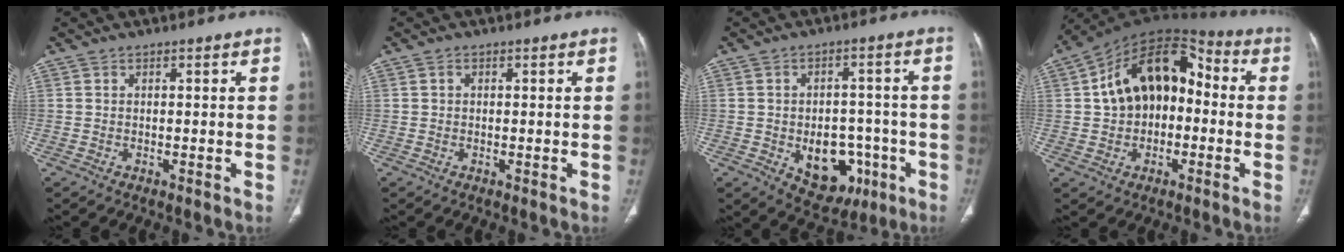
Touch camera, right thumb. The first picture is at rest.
{"total": 0.7, "force": [0.1, 0.6, 0.4], "torque": [-0.003, 0.002, 0.002]}
{"total": 12.0, "force": [-3.9, 8.3, 7.8], "torque": [-0.065, 0.026, -0.036]}
{"total": 17.2, "force": [0.7, 11.6, 12.7], "torque": [-0.166, 0.051, 0.000]}